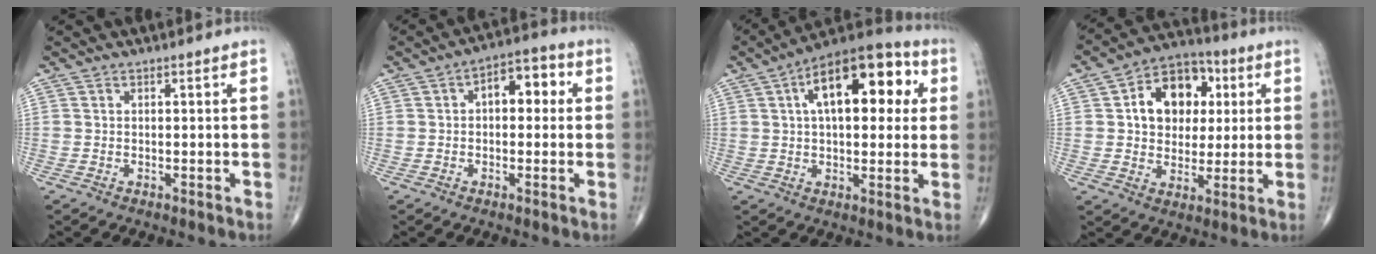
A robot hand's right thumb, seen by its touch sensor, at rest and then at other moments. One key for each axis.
{"total": 7.6, "fx": 1.1, "fy": 4.4, "fz": 6.1, "tx": -0.056, "ty": 0.025, "tz": 0.007}
{"total": 19.2, "fx": 5.2, "fy": 9.5, "fz": 15.9, "tx": -0.202, "ty": 0.021, "tz": 0.067}
{"total": 14.0, "fx": 3.2, "fy": 10.4, "fz": 8.9, "tx": -0.092, "ty": 0.007, "tz": 0.046}